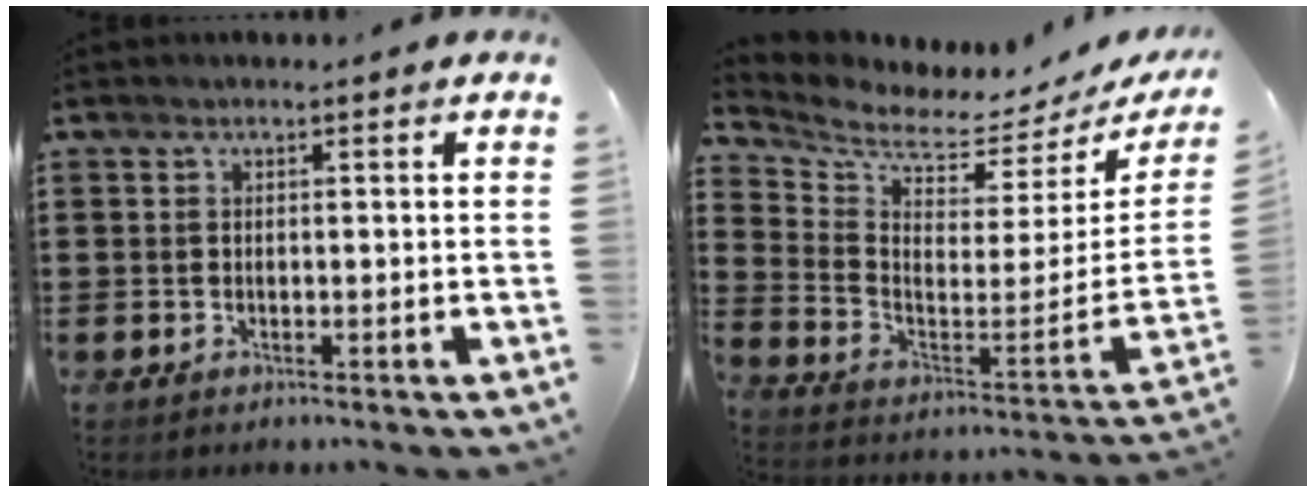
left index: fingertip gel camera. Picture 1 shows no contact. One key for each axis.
{"total": 4.4, "fx": 4.3, "fy": 0.3, "fz": 0.7, "tx": -0.047, "ty": -0.061, "tz": 0.069}